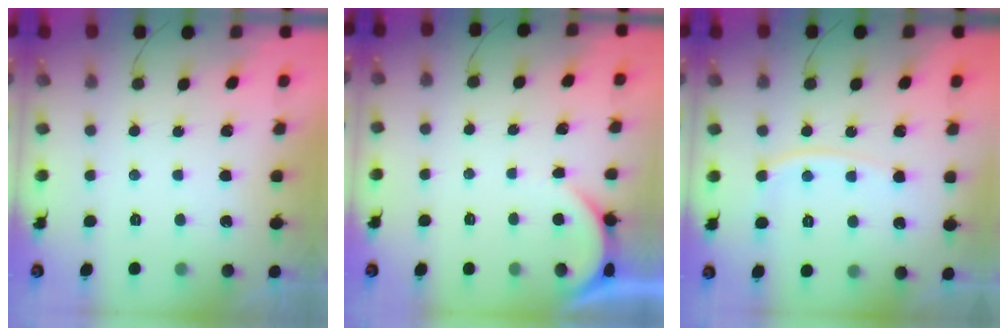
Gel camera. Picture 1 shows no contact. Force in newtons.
{"total": 1.6, "press": 1.6, "slide": 0.2}
{"total": 9.2, "press": 9.1, "slide": 1.2}